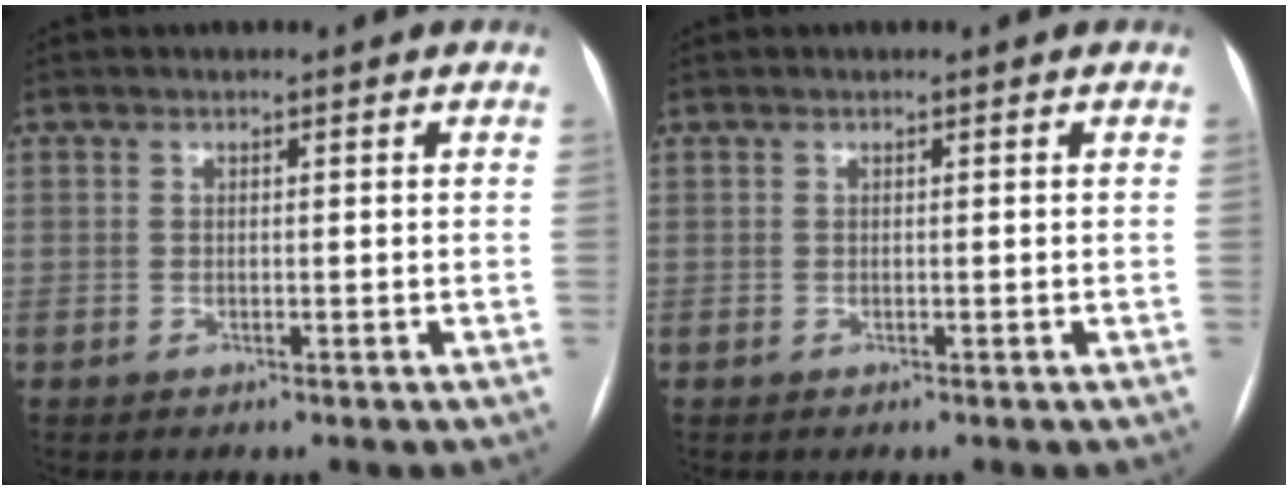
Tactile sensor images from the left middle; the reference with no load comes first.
{"total": 0.0}